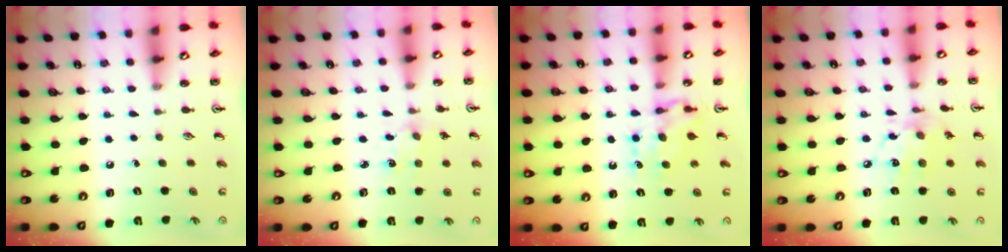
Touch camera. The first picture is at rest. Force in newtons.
{"total": 2.9, "press": 2.9, "slide": 0.4}
{"total": 7.7, "press": 7.6, "slide": 0.8}
{"total": 9.7, "press": 9.7, "slide": 0.7}